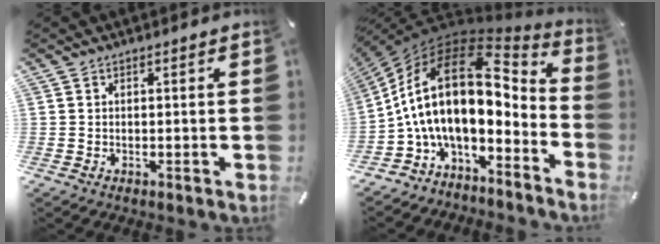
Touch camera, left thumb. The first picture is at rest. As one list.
[{"total": 24.0, "force": [1.8, 13.0, 20.1], "torque": [-0.410, -0.028, 0.033]}]